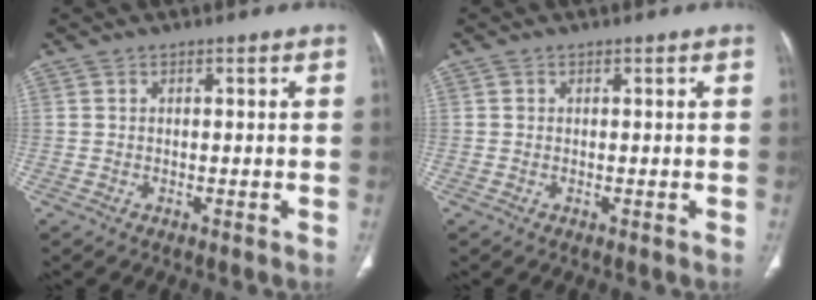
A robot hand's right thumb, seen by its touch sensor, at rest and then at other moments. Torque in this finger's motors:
{"motor_torque": [-0.07, -0.04, 0.36, 0.41, -0.01]}